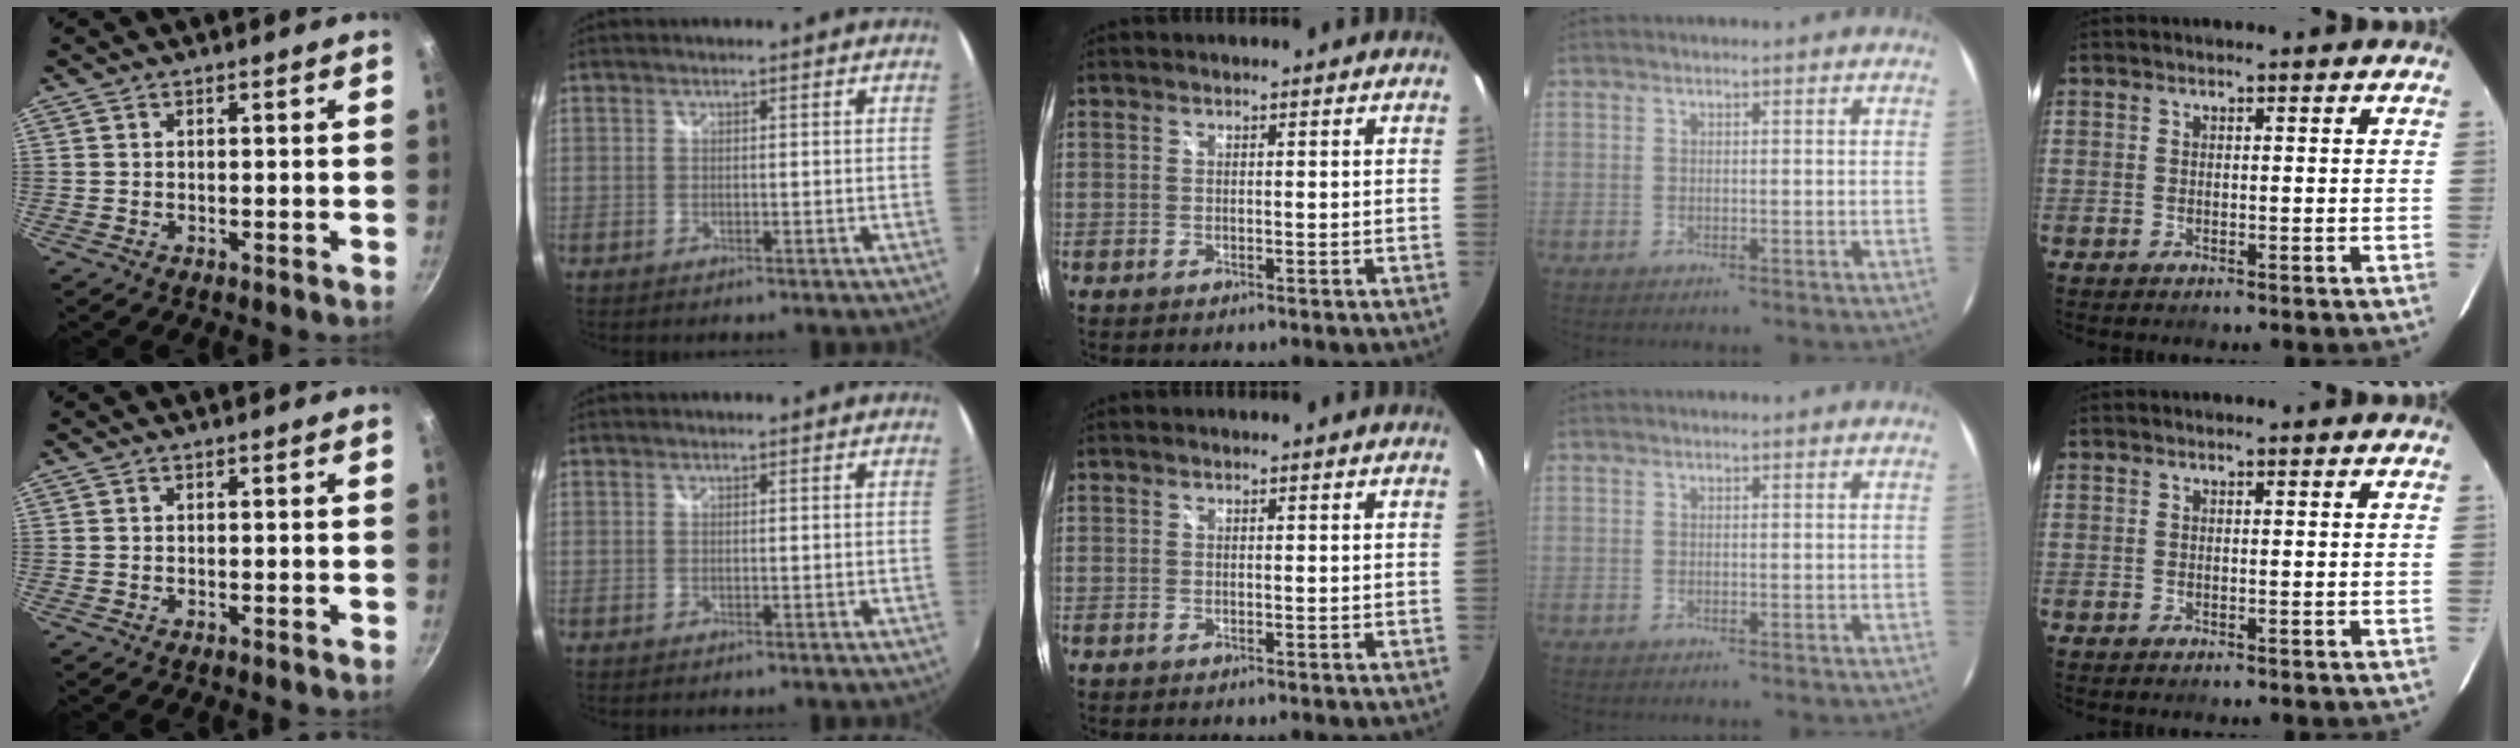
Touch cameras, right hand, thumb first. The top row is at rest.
{}